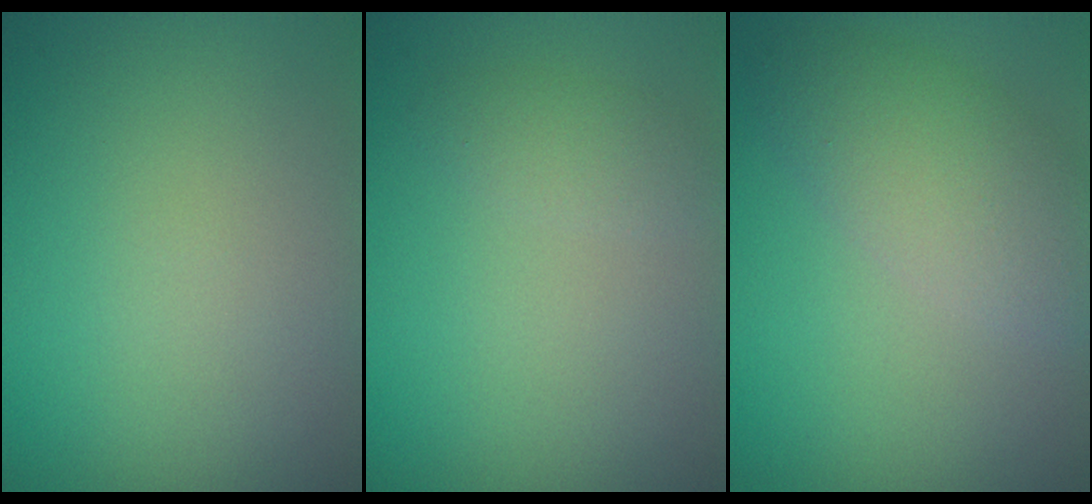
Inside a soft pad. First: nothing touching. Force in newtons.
{"total": 1.3, "press": 1.3, "slide": 0.1}
{"total": 4.1, "press": 4.1, "slide": 0.3}